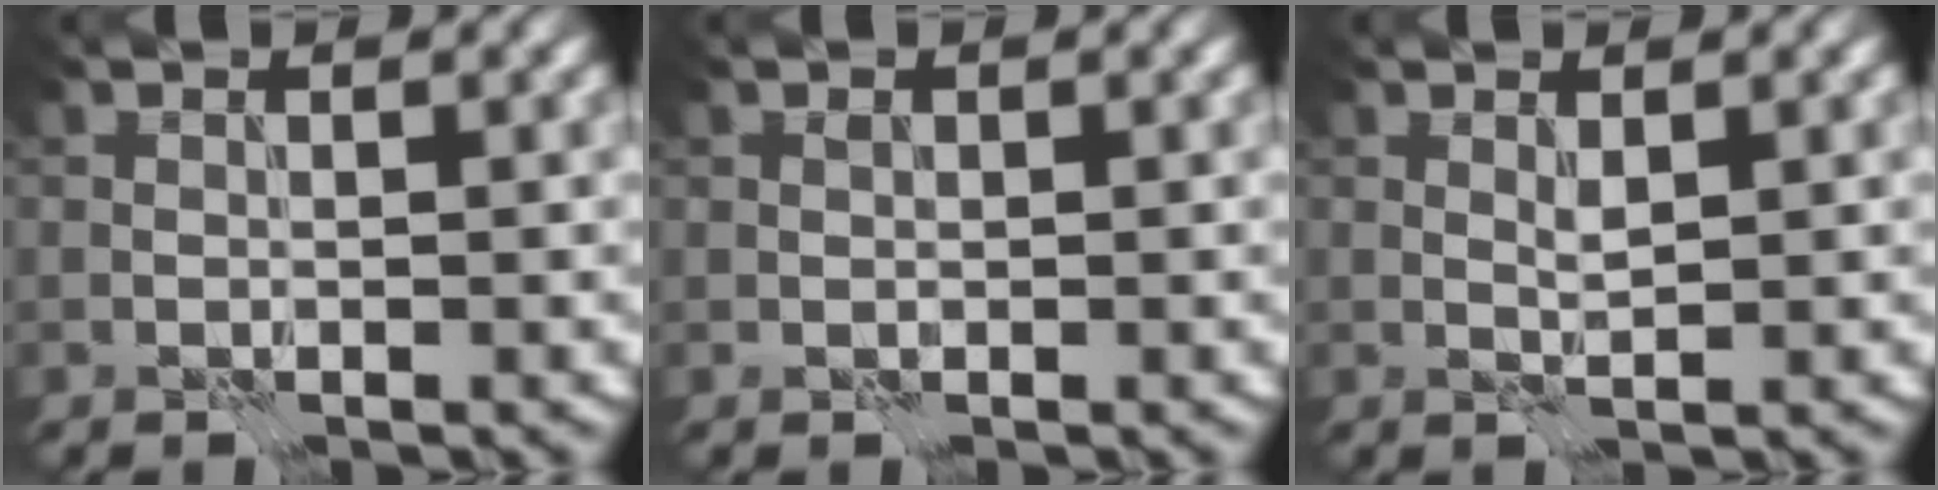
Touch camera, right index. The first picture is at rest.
{"total": 0.7, "force": [0.2, 0.5, 0.4], "torque": [-0.007, 0.000, 0.003]}
{"total": 0.9, "force": [0.6, 0.0, 0.6], "torque": [-0.017, -0.002, 0.012]}